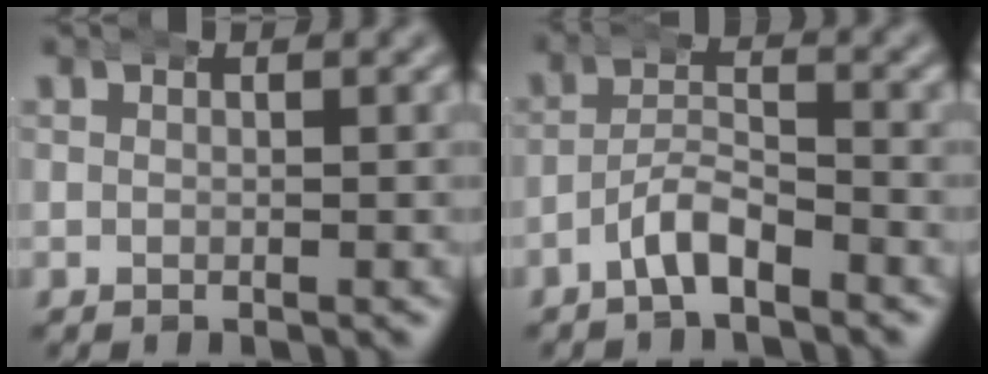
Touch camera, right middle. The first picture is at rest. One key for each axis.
{"total": 3.5, "fx": -2.7, "fy": 1.7, "fz": 1.6, "tx": -0.010, "ty": 0.009, "tz": -0.060}